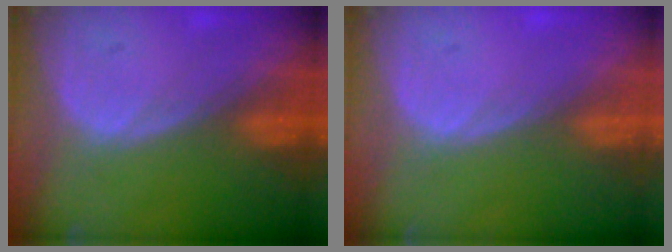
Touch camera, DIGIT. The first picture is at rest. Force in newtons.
{"total": 0.0}